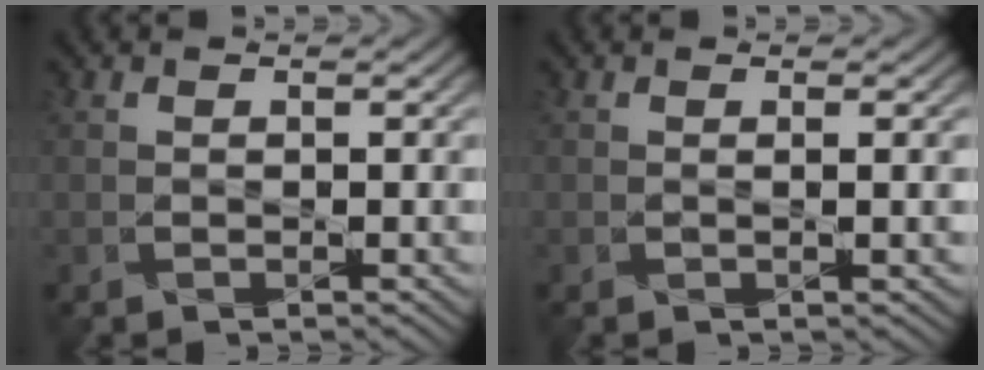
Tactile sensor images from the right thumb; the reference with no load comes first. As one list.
[{"total": 1.4, "force": [-0.2, -0.3, 1.4], "torque": [-0.029, 0.006, -0.008]}]